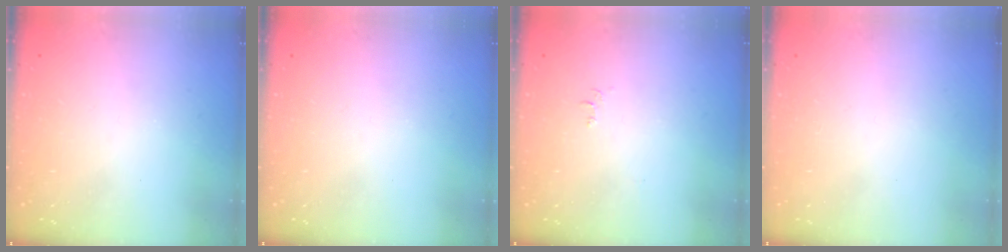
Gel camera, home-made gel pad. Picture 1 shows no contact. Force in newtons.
{"total": 0.0}
{"total": 4.8, "press": 4.8, "slide": 0.7}
{"total": 1.6, "press": 1.6, "slide": 0.1}